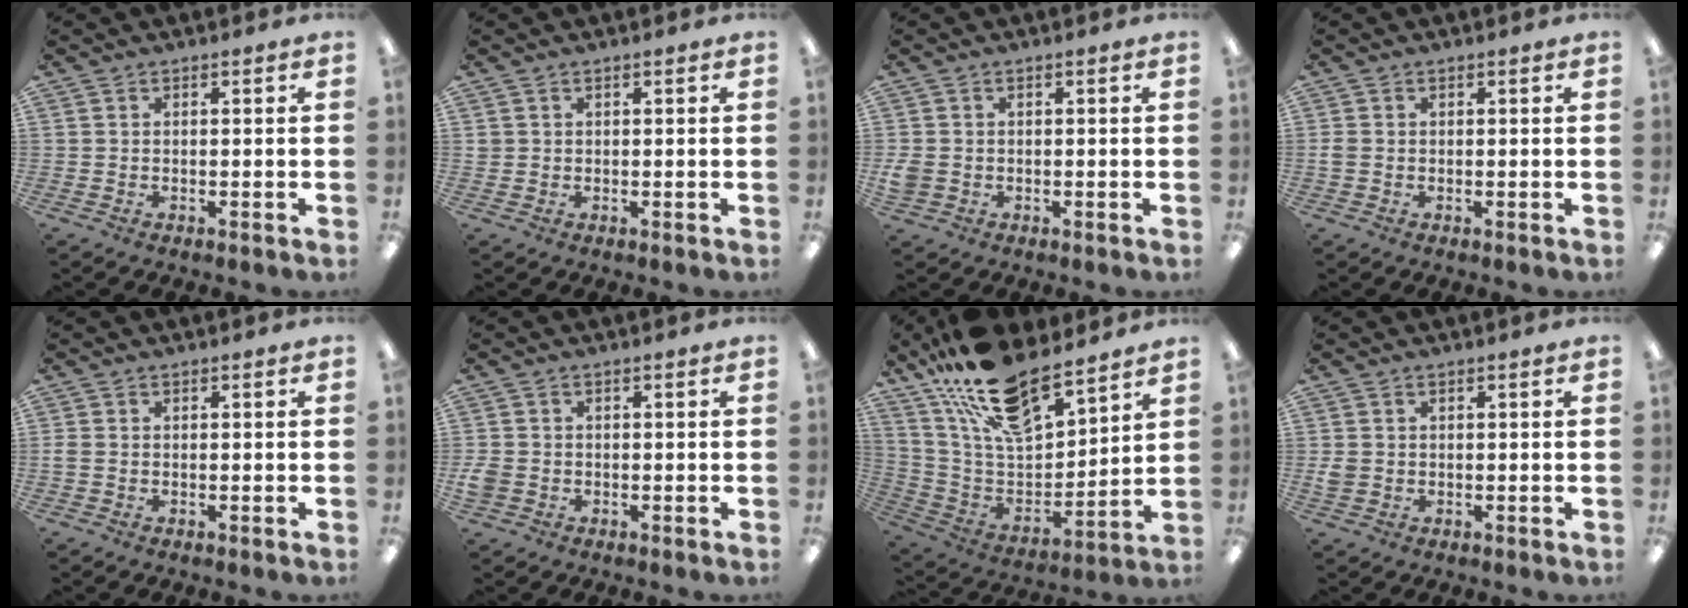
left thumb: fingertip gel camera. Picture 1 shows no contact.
{"total": 0.8, "force": [0.2, 0.8, 0.1], "torque": [-0.003, 0.004, 0.004]}
{"total": 2.8, "force": [-0.4, 2.4, 1.4], "torque": [-0.022, 0.006, -0.006]}
{"total": 1.4, "force": [-0.2, 1.1, 0.9], "torque": [-0.016, 0.004, -0.004]}
{"total": 1.0, "force": [-0.1, 0.7, 0.7], "torque": [-0.015, 0.004, -0.003]}
{"total": 2.8, "force": [-0.7, 2.3, 1.3], "torque": [-0.027, 0.002, -0.014]}
{"total": 21.4, "force": [16.6, 7.9, 10.8], "torque": [-0.207, -0.098, 0.296]}
{"total": 2.2, "force": [0.0, 1.9, 1.1], "torque": [-0.012, 0.003, -0.003]}